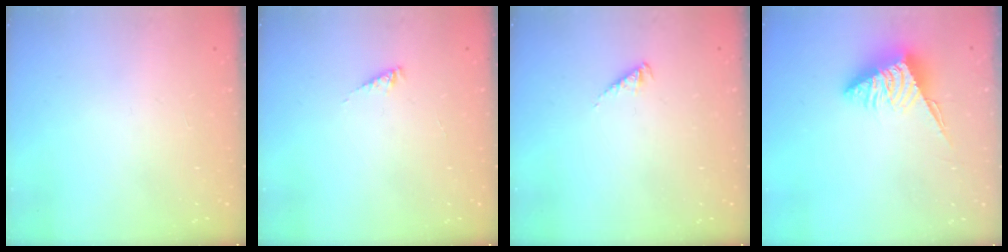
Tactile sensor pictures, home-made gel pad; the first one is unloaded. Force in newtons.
{"total": 1.7, "press": 1.6, "slide": 0.3}
{"total": 3.1, "press": 3.0, "slide": 0.5}
{"total": 6.1, "press": 6.1, "slide": 0.5}